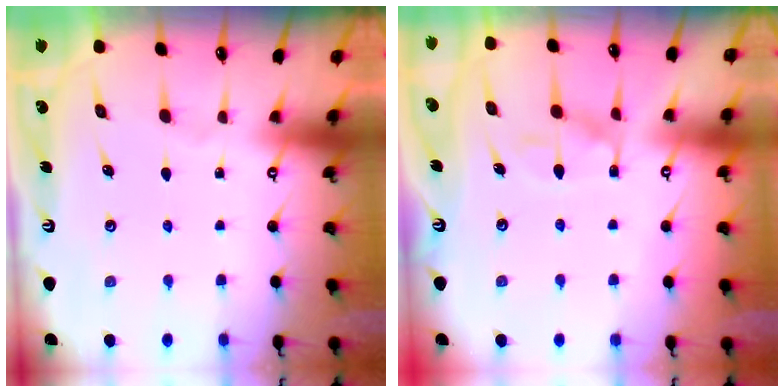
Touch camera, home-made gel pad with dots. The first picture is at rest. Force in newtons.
{"total": 8.5, "press": 8.4, "slide": 0.9}